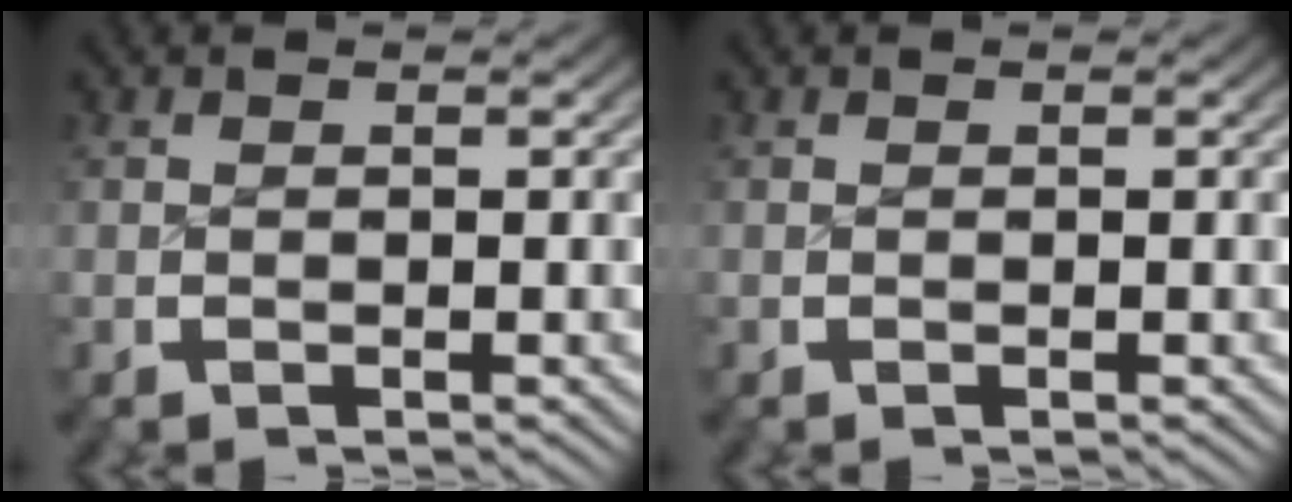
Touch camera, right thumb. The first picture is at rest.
{"total": 0.0}